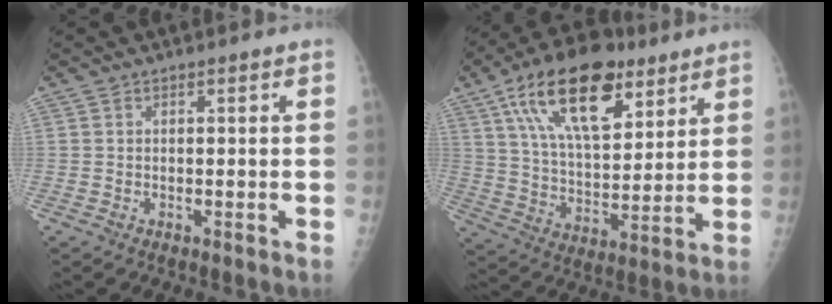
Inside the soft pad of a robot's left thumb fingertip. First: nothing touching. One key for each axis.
{"total": 21.6, "fx": 11.3, "fy": 10.5, "fz": 15.1, "tx": -0.233, "ty": -0.031, "tz": 0.197}